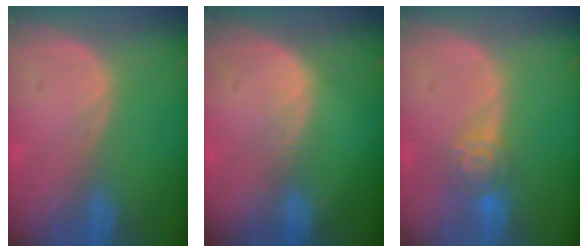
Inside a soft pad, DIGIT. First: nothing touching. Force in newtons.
{"total": 1.6, "press": 1.6, "slide": 0.1}
{"total": 4.7, "press": 4.2, "slide": 2.1}